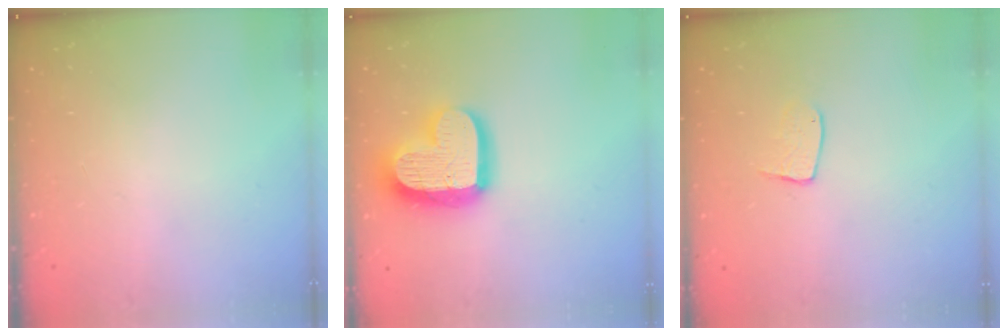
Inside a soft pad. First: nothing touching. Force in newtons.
{"total": 19.0, "press": 19.0, "slide": 1.6}
{"total": 7.4, "press": 7.4, "slide": 0.4}